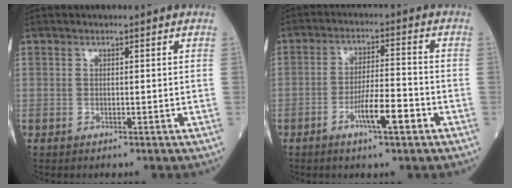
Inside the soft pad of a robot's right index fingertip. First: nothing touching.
{"total": 6.6, "force": [-3.1, 0.8, 5.7], "torque": [-0.102, 0.000, -0.052]}